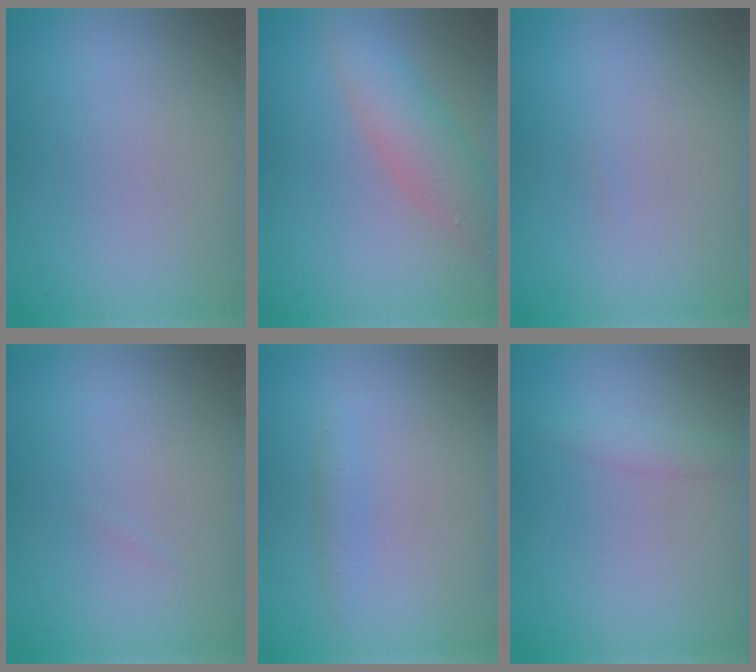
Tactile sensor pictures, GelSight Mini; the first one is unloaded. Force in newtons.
{"total": 4.0, "press": 4.0, "slide": 0.1}
{"total": 0.0}
{"total": 0.0}
{"total": 0.9, "press": 0.9, "slide": 0.0}
{"total": 1.3, "press": 1.3, "slide": 0.0}